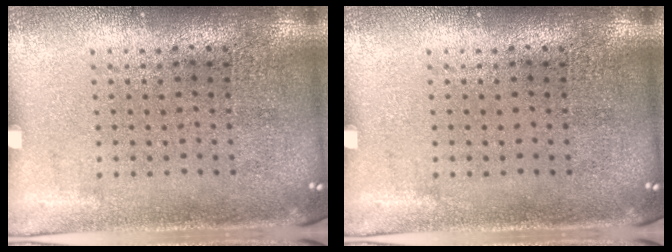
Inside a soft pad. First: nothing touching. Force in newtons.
{"total": 0.0}